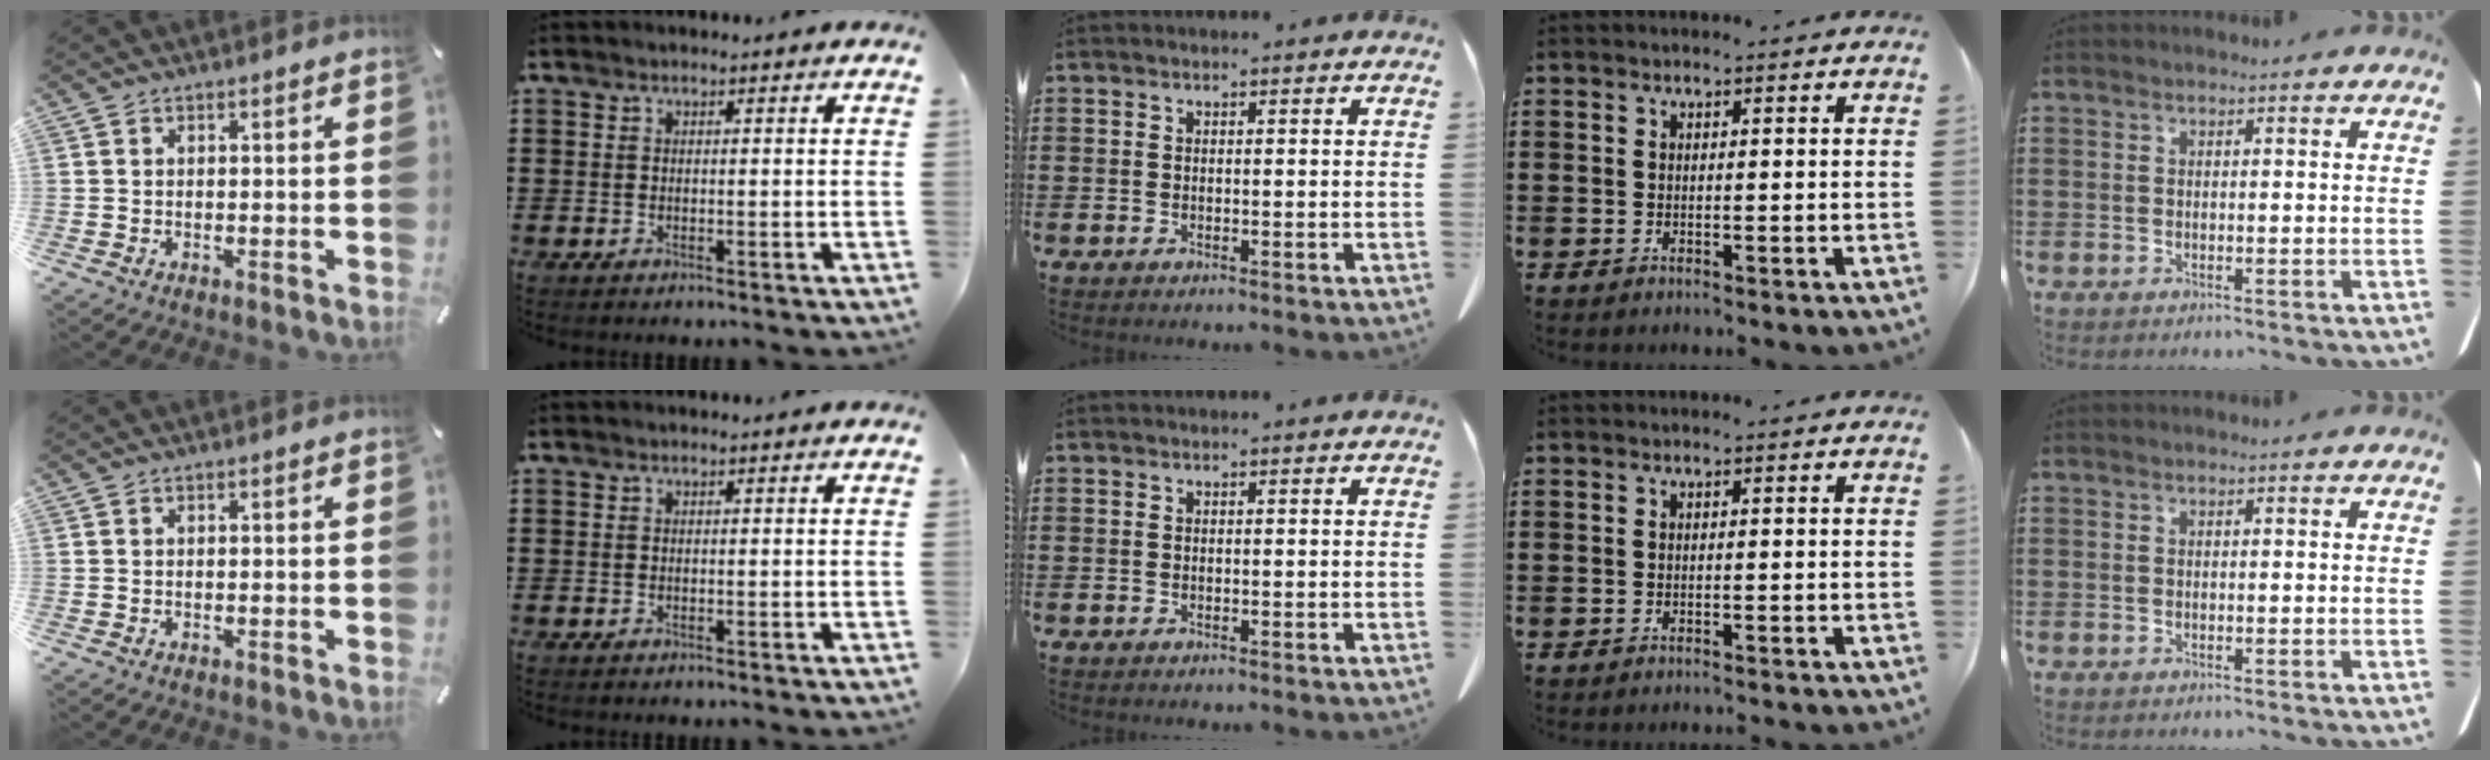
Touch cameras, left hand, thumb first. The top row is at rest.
{"ring": {"total": 0.6, "force": [-0.6, -0.1, 0.2], "torque": [-0.005, -0.002, -0.012]}}